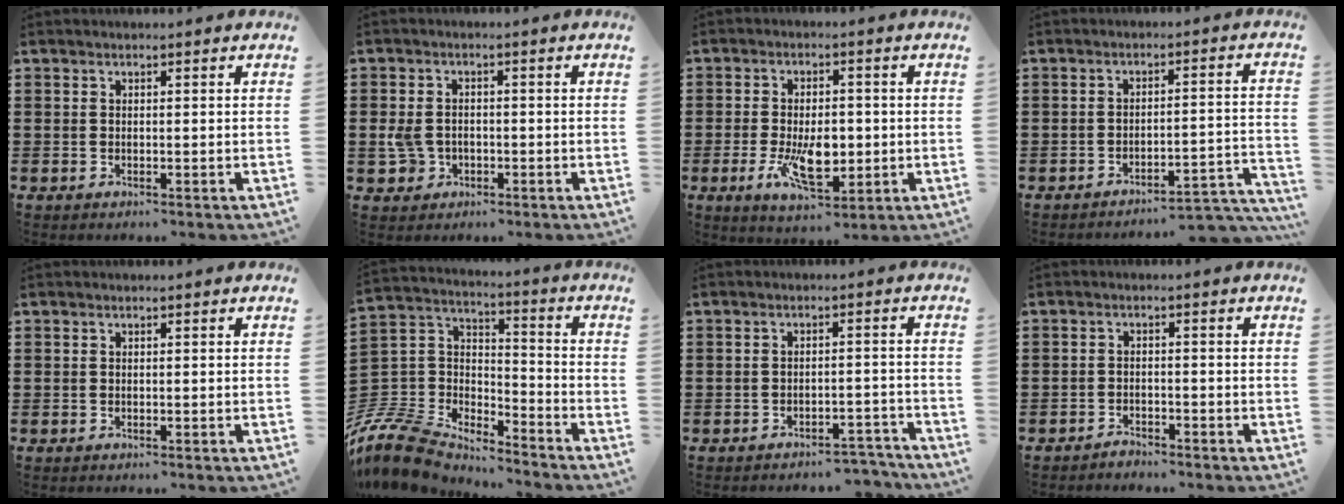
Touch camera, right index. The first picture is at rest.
{"total": 3.5, "force": [-0.8, 2.9, 1.7], "torque": [-0.053, 0.001, -0.020]}
{"total": 8.7, "force": [-1.6, 4.2, 7.5], "torque": [-0.135, -0.009, -0.028]}
{"total": 4.1, "force": [-3.8, 0.0, 1.5], "torque": [-0.028, -0.007, -0.080]}
{"total": 0.0}
{"total": 9.9, "force": [-8.9, 3.6, 2.5], "torque": [-0.097, 0.001, -0.186]}
{"total": 3.2, "force": [-3.2, 0.4, 0.6], "torque": [-0.015, 0.004, -0.066]}
{"total": 1.6, "force": [-1.6, 0.3, 0.1], "torque": [-0.007, 0.004, -0.034]}